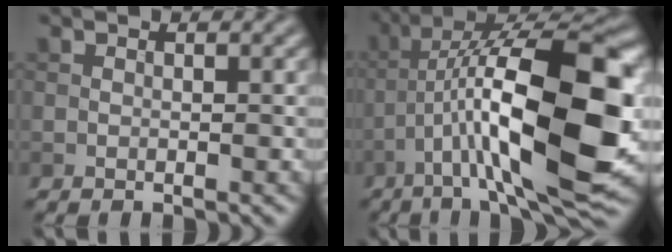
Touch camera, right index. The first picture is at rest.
{"total": 16.1, "force": [-2.6, 5.0, 15.1], "torque": [-0.250, 0.030, -0.039]}